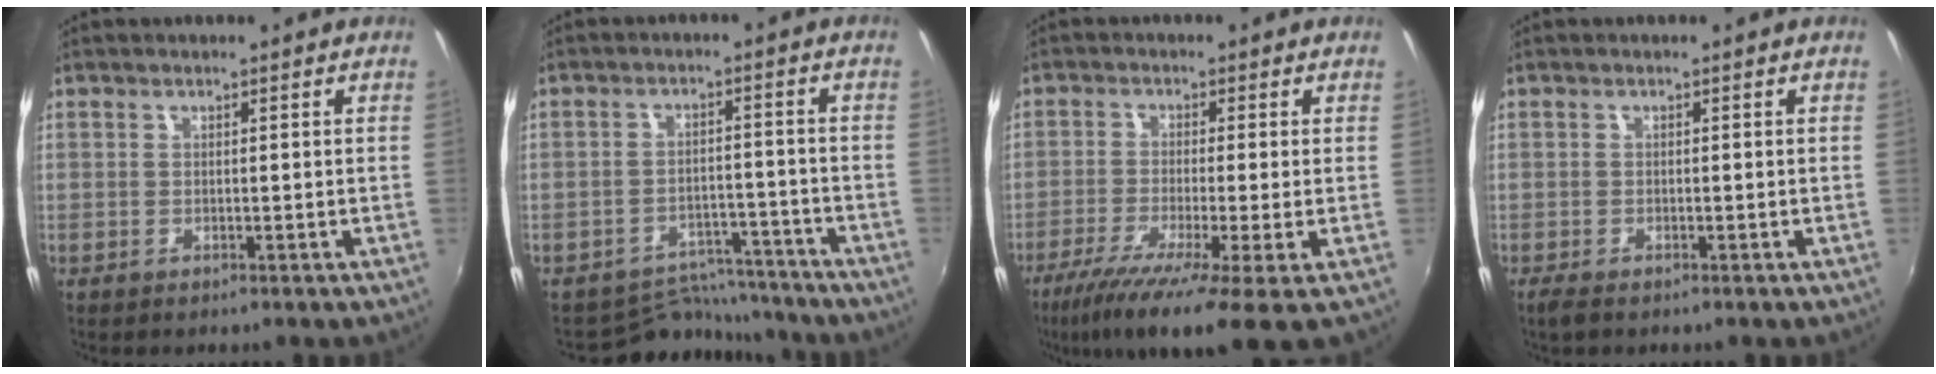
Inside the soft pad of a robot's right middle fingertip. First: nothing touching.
{"total": 8.5, "force": [-8.0, 2.7, -0.4], "torque": [-0.004, 0.019, -0.119]}
{"total": 11.4, "force": [-6.6, 0.0, 9.3], "torque": [-0.193, -0.051, -0.119]}
{"total": 1.8, "force": [-1.2, 0.5, 1.2], "torque": [-0.026, -0.009, -0.022]}